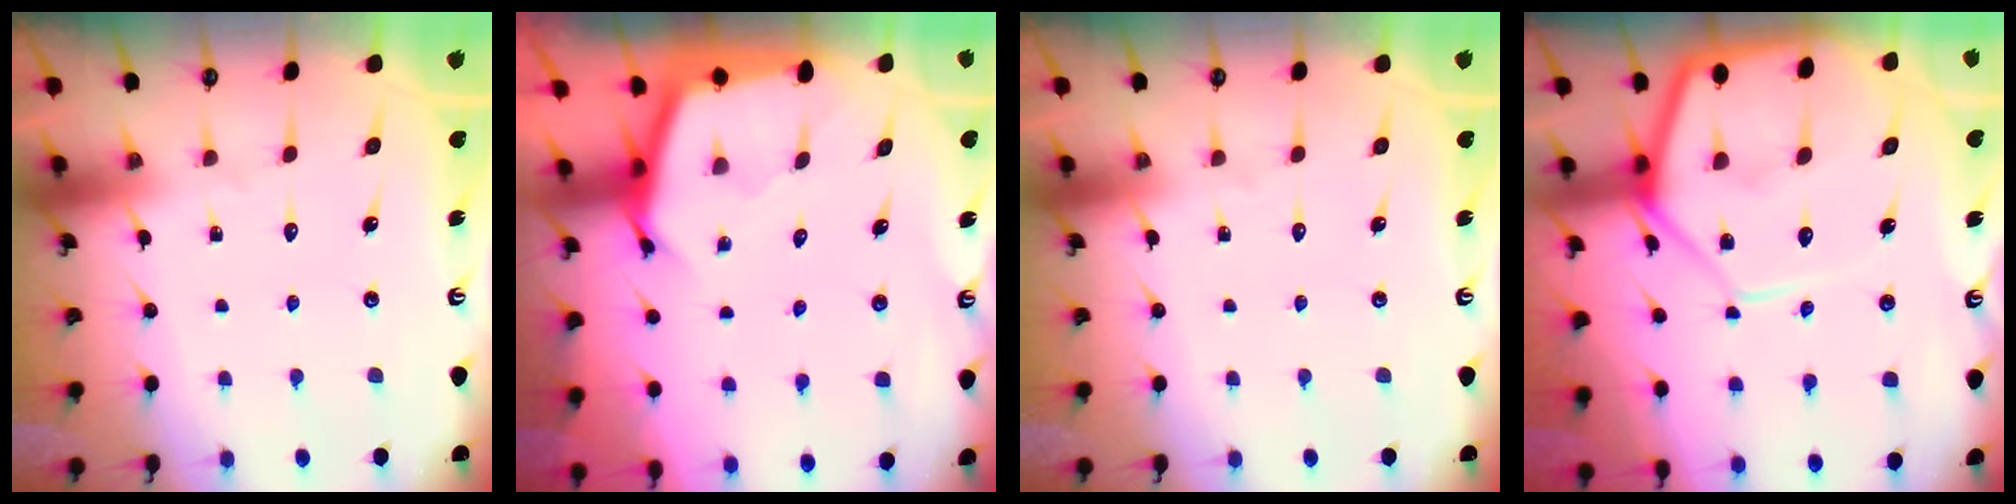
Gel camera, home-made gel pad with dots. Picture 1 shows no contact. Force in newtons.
{"total": 2.6, "press": 2.6, "slide": 0.2}
{"total": 0.0}
{"total": 14.8, "press": 14.8, "slide": 1.5}